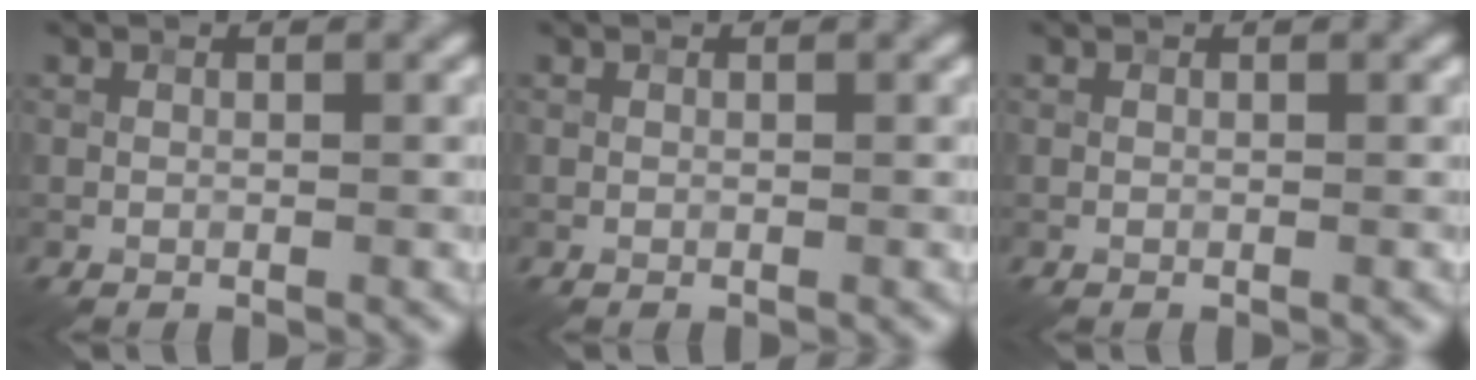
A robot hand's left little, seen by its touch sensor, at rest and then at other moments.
{"total": 0.0}
{"total": 0.0}